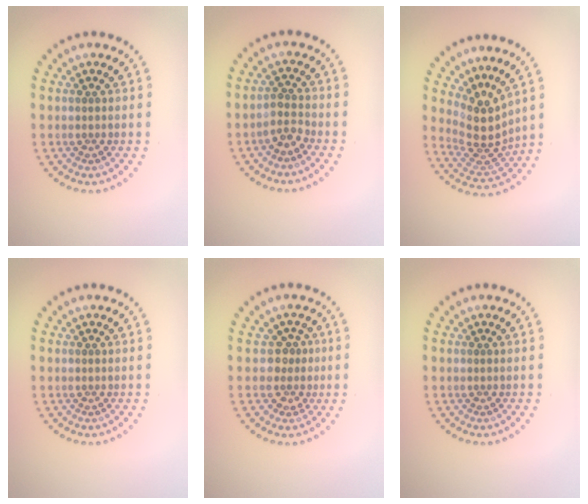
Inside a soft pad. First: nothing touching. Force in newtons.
{"total": 1.6, "press": 1.3, "slide": 0.9}
{"total": 4.1, "press": 3.0, "slide": 2.8}
{"total": 0.0}
{"total": 2.1, "press": 1.6, "slide": 1.2}
{"total": 0.0}